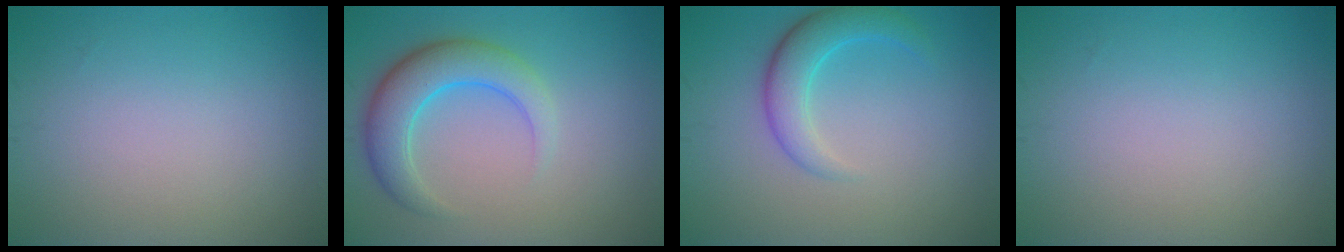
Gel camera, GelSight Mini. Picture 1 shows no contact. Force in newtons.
{"total": 5.1, "press": 5.1, "slide": 0.2}
{"total": 3.6, "press": 3.6, "slide": 0.2}
{"total": 0.0}